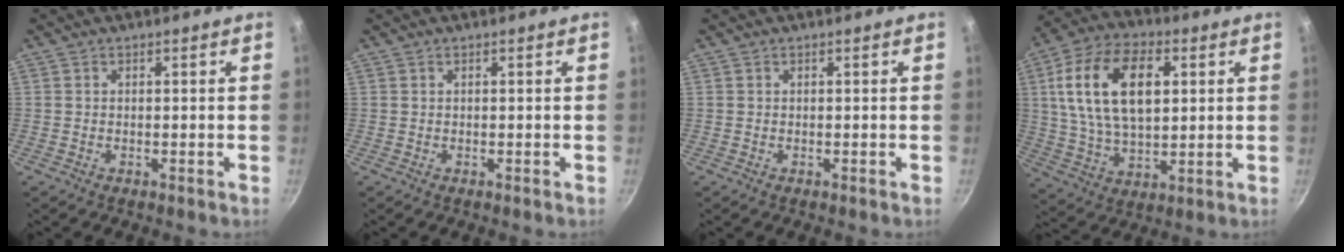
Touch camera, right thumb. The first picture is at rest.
{"total": 0.0}
{"total": 0.0}
{"total": 19.4, "force": [4.5, 11.3, 15.0], "torque": [-0.264, 0.001, 0.079]}